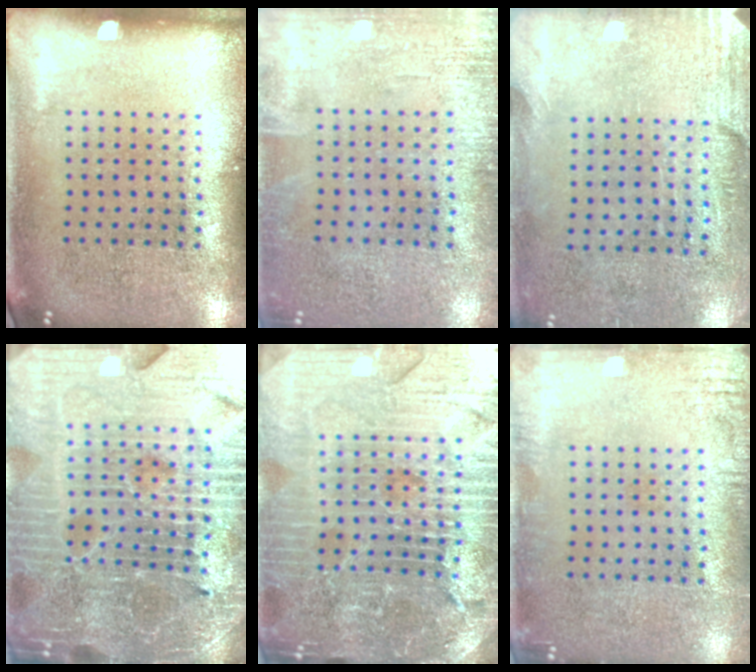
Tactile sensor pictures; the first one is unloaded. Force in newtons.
{"total": 1.9, "press": 1.9, "slide": 0.2}
{"total": 2.8, "press": 2.4, "slide": 1.5}
{"total": 5.9, "press": 5.3, "slide": 2.4}
{"total": 5.4, "press": 4.9, "slide": 2.3}
{"total": 1.8, "press": 1.8, "slide": 0.1}